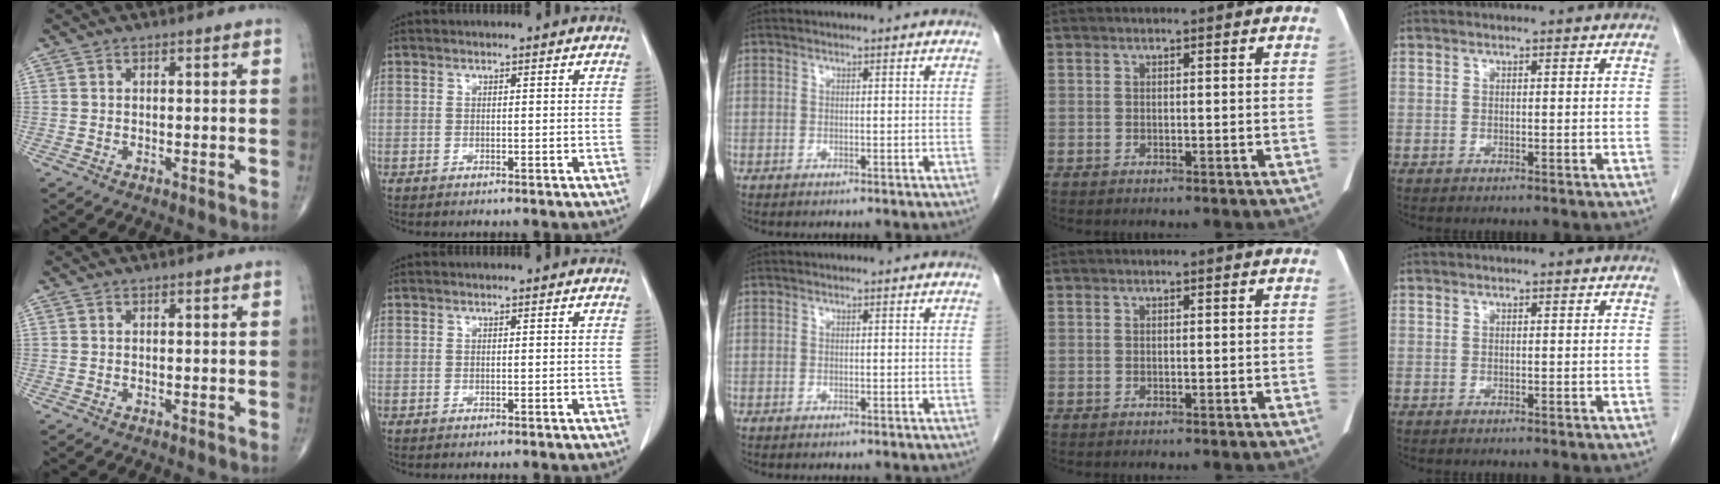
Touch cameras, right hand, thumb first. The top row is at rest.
{}